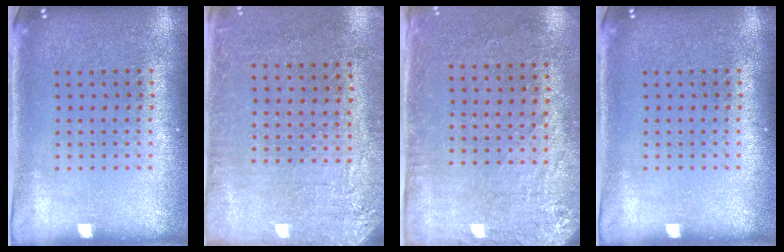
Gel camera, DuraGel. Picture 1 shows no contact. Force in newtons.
{"total": 2.7, "press": 2.4, "slide": 1.2}
{"total": 2.8, "press": 2.3, "slide": 1.6}
{"total": 0.0}